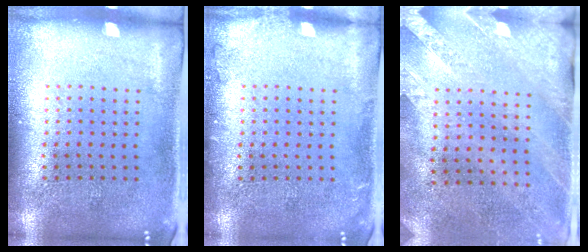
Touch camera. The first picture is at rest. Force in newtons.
{"total": 0.9, "press": 0.8, "slide": 0.2}
{"total": 2.5, "press": 2.1, "slide": 1.4}